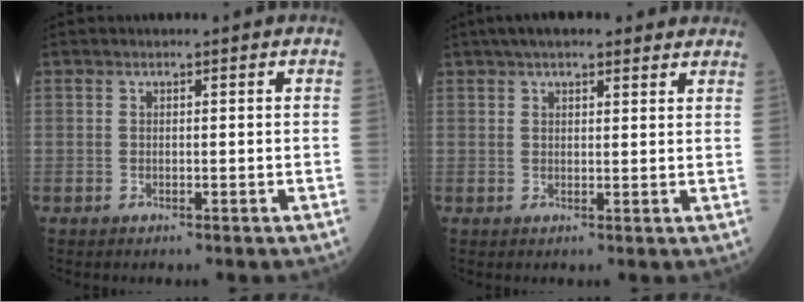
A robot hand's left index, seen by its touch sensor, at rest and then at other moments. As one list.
[{"total": 9.4, "force": [7.5, 2.5, 5.1], "torque": [-0.067, 0.037, 0.103]}]